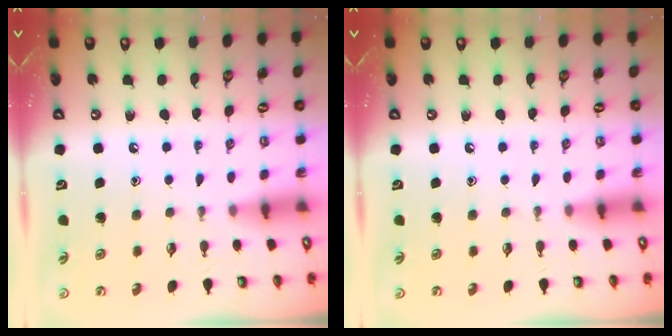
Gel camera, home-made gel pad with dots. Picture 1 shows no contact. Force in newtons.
{"total": 0.0}